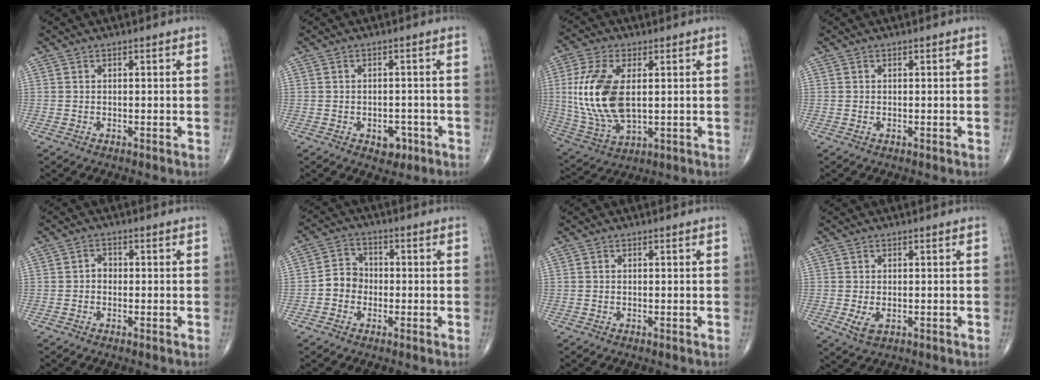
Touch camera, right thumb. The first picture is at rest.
{"total": 3.7, "force": [-1.6, 2.5, 2.0], "torque": [-0.008, 0.008, -0.019]}
{"total": 16.0, "force": [1.8, 8.3, 13.6], "torque": [-0.292, -0.013, 0.043]}
{"total": 0.0}
{"total": 1.7, "force": [-0.3, 1.4, 0.9], "torque": [-0.004, 0.007, -0.009]}
{"total": 5.1, "force": [-1.3, 4.5, 2.1], "torque": [-0.018, 0.020, -0.035]}
{"total": 0.0}
{"total": 3.1, "force": [-0.7, 1.8, 2.4], "torque": [-0.047, -0.007, -0.007]}